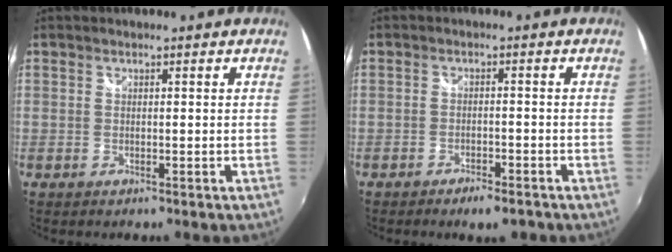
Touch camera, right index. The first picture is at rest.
{"total": 4.1, "force": [-3.2, 1.4, 2.2], "torque": [-0.052, -0.009, -0.050]}